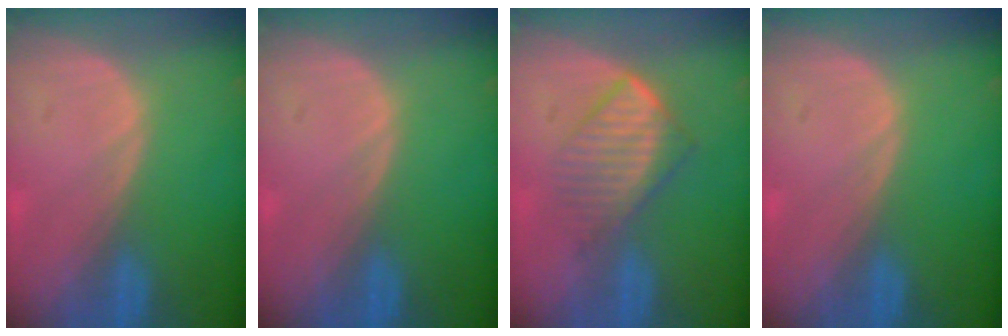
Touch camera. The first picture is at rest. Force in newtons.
{"total": 0.0}
{"total": 6.9, "press": 6.0, "slide": 3.5}
{"total": 0.0}